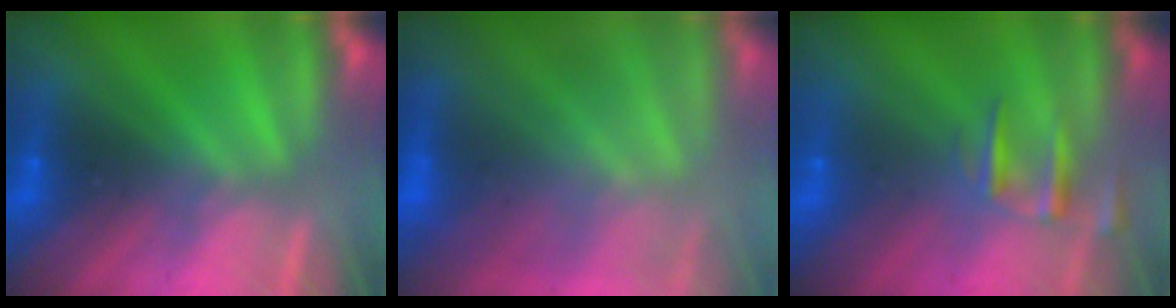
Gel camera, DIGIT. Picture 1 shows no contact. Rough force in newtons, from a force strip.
{"total": 10.8}
{"total": 2.4}